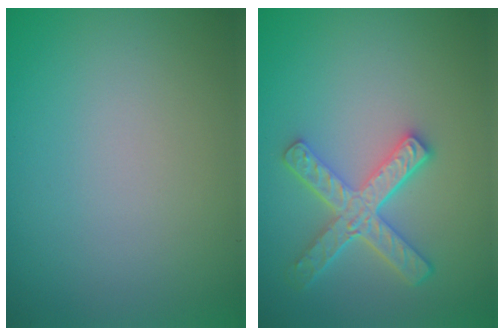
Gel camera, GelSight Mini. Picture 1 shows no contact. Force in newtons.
{"total": 5.0, "press": 3.9, "slide": 3.1}